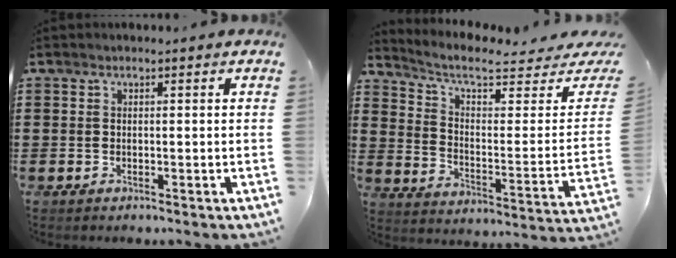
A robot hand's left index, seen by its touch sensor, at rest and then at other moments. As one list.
[{"total": 6.3, "force": [5.1, 1.4, 3.4], "torque": [-0.086, -0.042, 0.083]}]